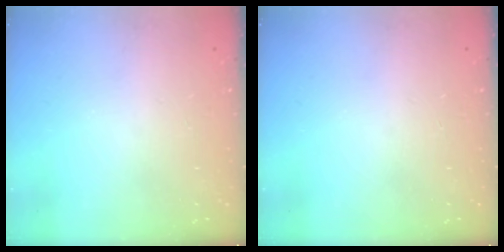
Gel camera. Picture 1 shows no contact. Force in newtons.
{"total": 0.0}